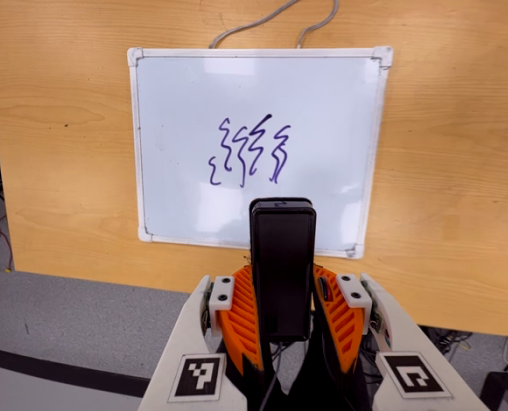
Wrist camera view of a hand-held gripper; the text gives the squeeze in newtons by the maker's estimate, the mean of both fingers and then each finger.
{"total": 4.9, "left": 3.6, "right": 6.3}